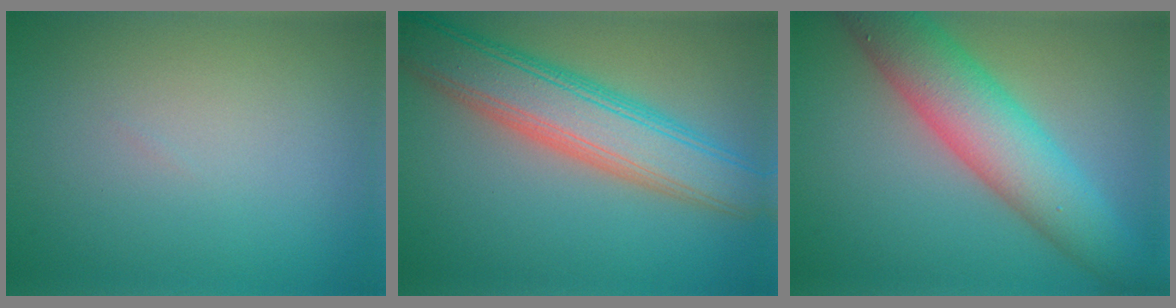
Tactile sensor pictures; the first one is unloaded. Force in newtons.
{"total": 7.8, "press": 7.7, "slide": 0.4}
{"total": 8.1, "press": 8.1, "slide": 0.4}